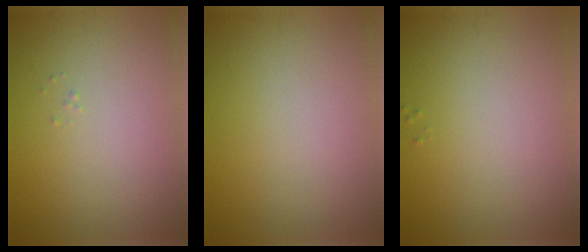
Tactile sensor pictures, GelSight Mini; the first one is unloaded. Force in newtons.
{"total": 0.0}
{"total": 0.0}